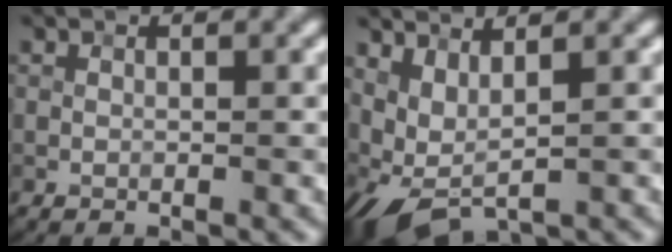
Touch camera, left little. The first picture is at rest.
{"total": 4.0, "force": [0.8, 1.6, 3.6], "torque": [-0.091, -0.006, 0.021]}